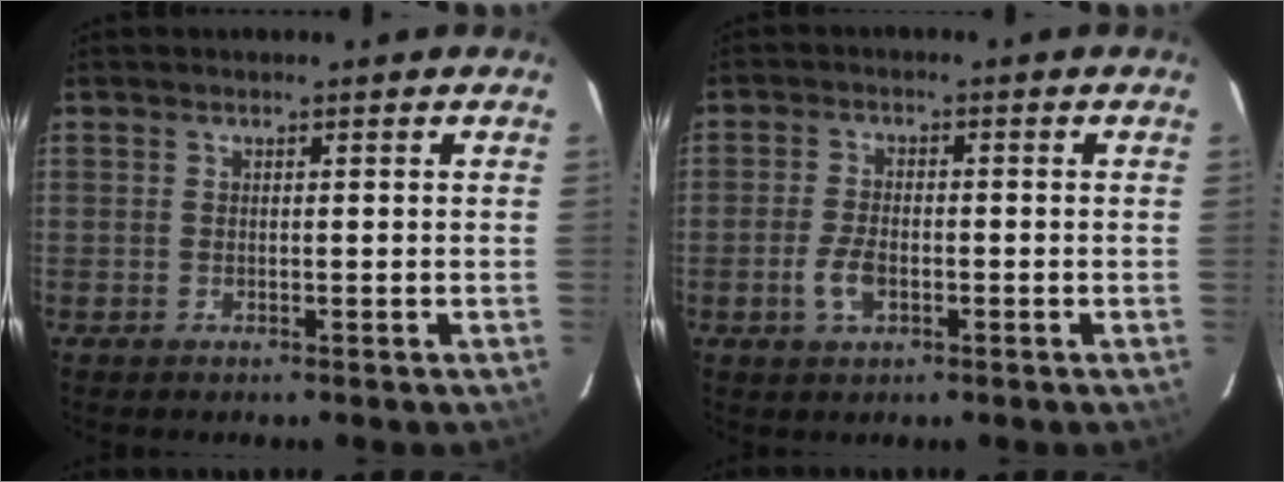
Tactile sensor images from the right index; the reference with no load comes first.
{"total": 4.8, "force": [-1.8, 2.6, 3.6], "torque": [-0.080, -0.001, -0.032]}